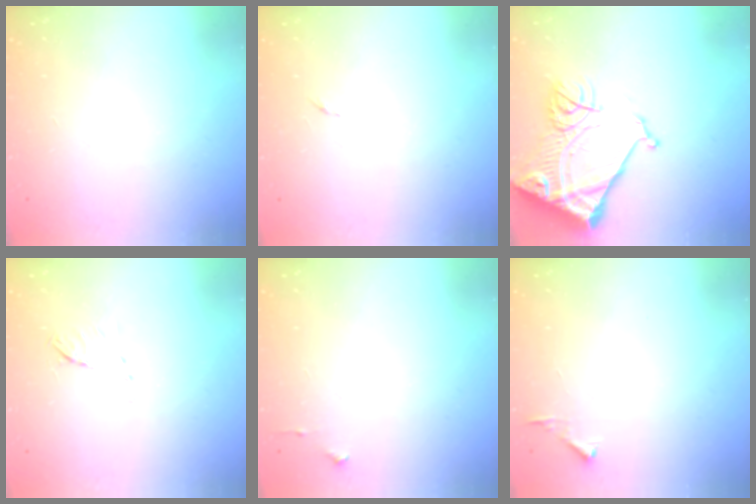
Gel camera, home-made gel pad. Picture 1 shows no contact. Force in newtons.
{"total": 2.6, "press": 2.6, "slide": 0.4}
{"total": 17.1, "press": 17.0, "slide": 1.9}
{"total": 5.3, "press": 5.3, "slide": 0.6}
{"total": 2.7, "press": 2.6, "slide": 0.4}
{"total": 2.8, "press": 2.8, "slide": 0.3}